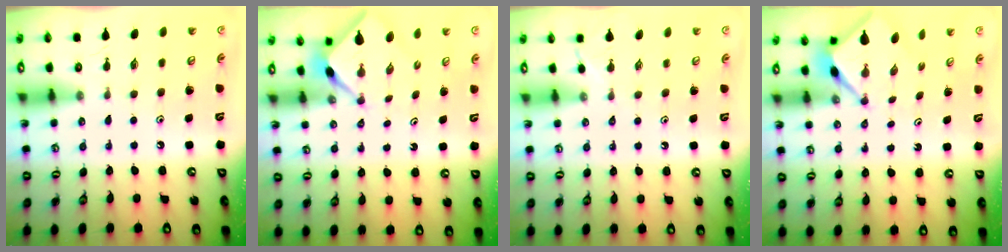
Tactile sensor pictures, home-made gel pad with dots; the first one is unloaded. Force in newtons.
{"total": 2.3, "press": 2.2, "slide": 0.3}
{"total": 1.8, "press": 1.8, "slide": 0.3}
{"total": 2.5, "press": 2.5, "slide": 0.2}